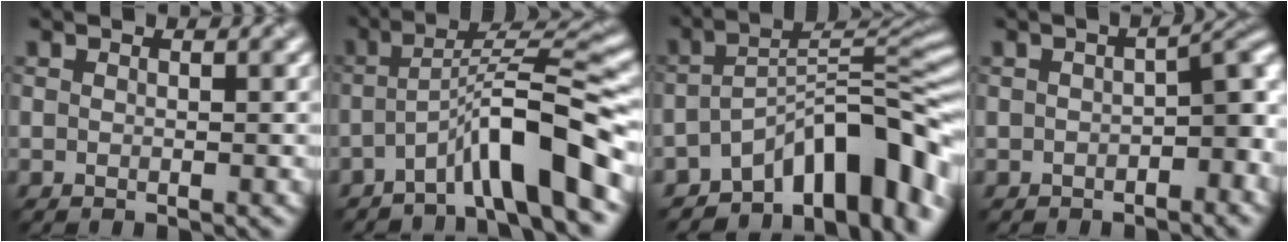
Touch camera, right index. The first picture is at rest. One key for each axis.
{"total": 7.6, "fx": -3.8, "fy": 1.0, "fz": 6.5, "tx": -0.105, "ty": 0.024, "tz": -0.068}
{"total": 11.4, "fx": -7.1, "fy": 4.7, "fz": 7.6, "tx": -0.081, "ty": 0.006, "tz": -0.123}
{"total": 4.2, "fx": -1.5, "fy": 2.2, "fz": 3.2, "tx": -0.028, "ty": 0.007, "tz": -0.029}